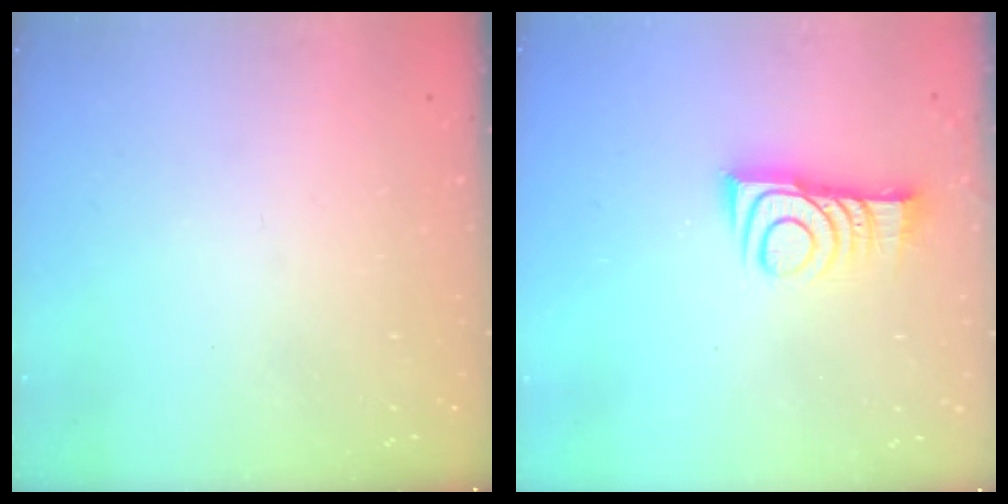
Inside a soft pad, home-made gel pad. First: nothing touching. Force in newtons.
{"total": 10.3, "press": 10.3, "slide": 0.5}